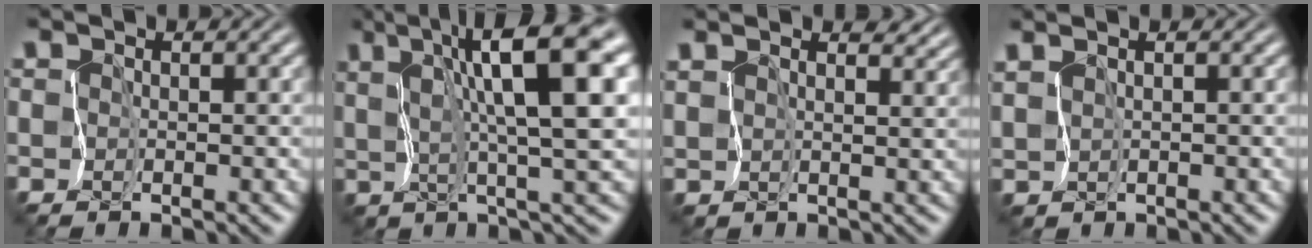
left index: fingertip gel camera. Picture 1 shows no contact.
{"total": 10.8, "force": [4.6, 1.8, 9.6], "torque": [-0.146, 0.010, 0.076]}
{"total": 3.4, "force": [3.0, 1.3, 1.2], "torque": [-0.034, 0.002, 0.040]}
{"total": 1.2, "force": [1.2, -0.3, 0.2], "torque": [-0.007, 0.008, 0.027]}